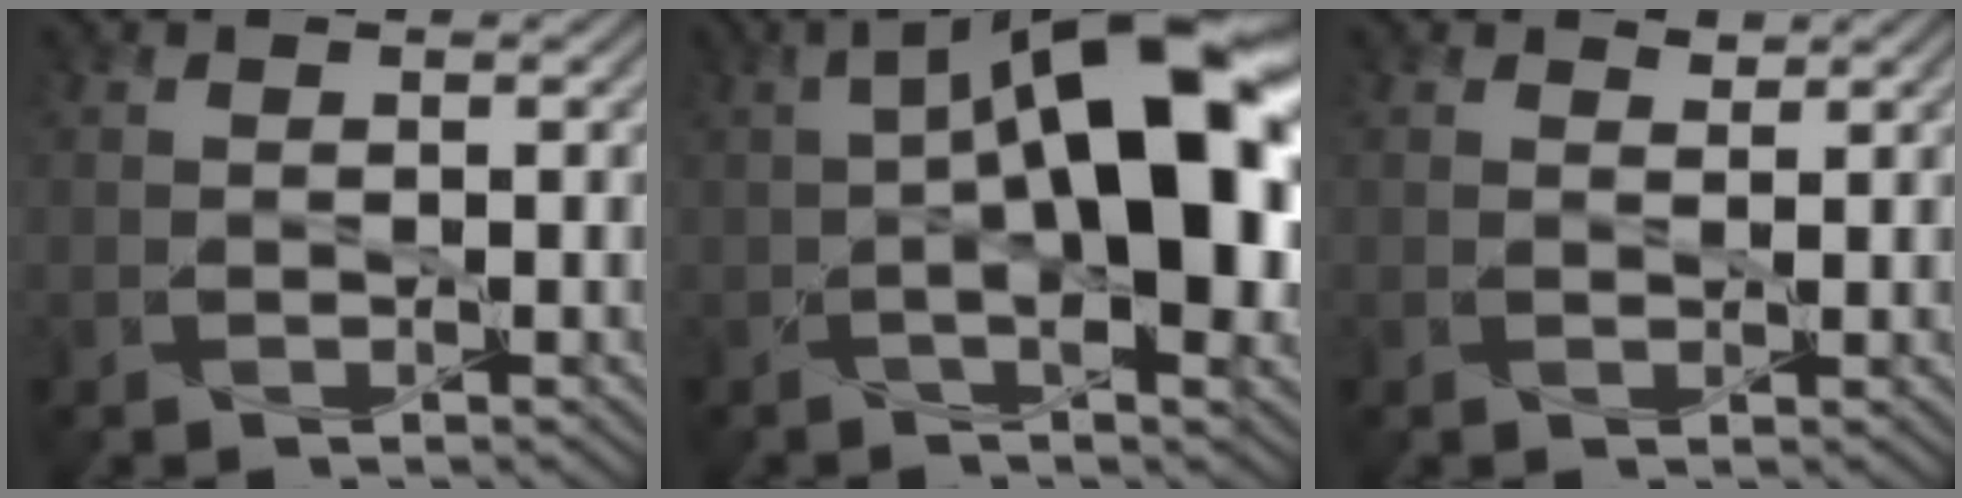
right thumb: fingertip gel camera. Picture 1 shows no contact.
{"total": 15.4, "force": [0.9, 6.0, 14.2], "torque": [-0.212, 0.024, 0.005]}
{"total": 0.9, "force": [0.8, 0.3, 0.2], "torque": [-0.006, -0.004, 0.016]}